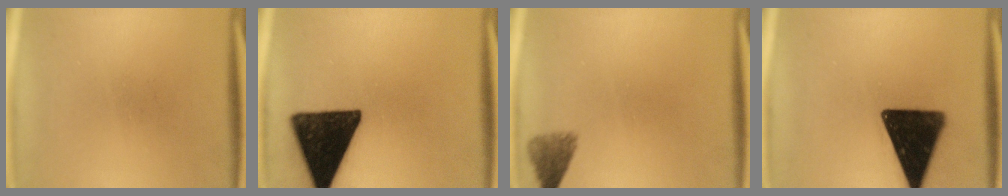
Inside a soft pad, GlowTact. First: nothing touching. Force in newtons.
{"total": 17.6}
{"total": 3.0}
{"total": 17.2}